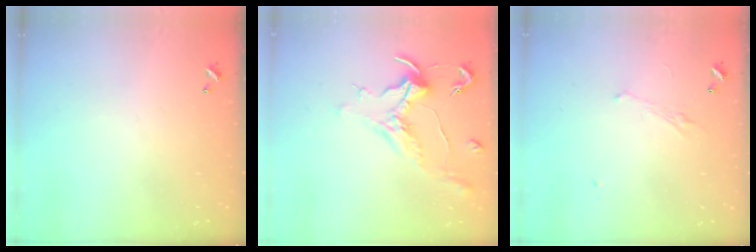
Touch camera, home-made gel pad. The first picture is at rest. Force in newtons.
{"total": 1.4, "press": 0.6, "slide": 1.3}
{"total": 1.6, "press": 1.4, "slide": 0.8}